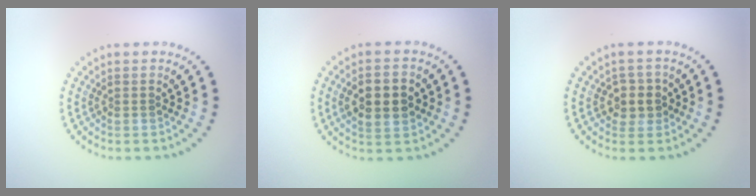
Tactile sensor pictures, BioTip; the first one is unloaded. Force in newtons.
{"total": 4.6, "press": 4.6, "slide": 0.1}
{"total": 2.2, "press": 2.0, "slide": 1.0}